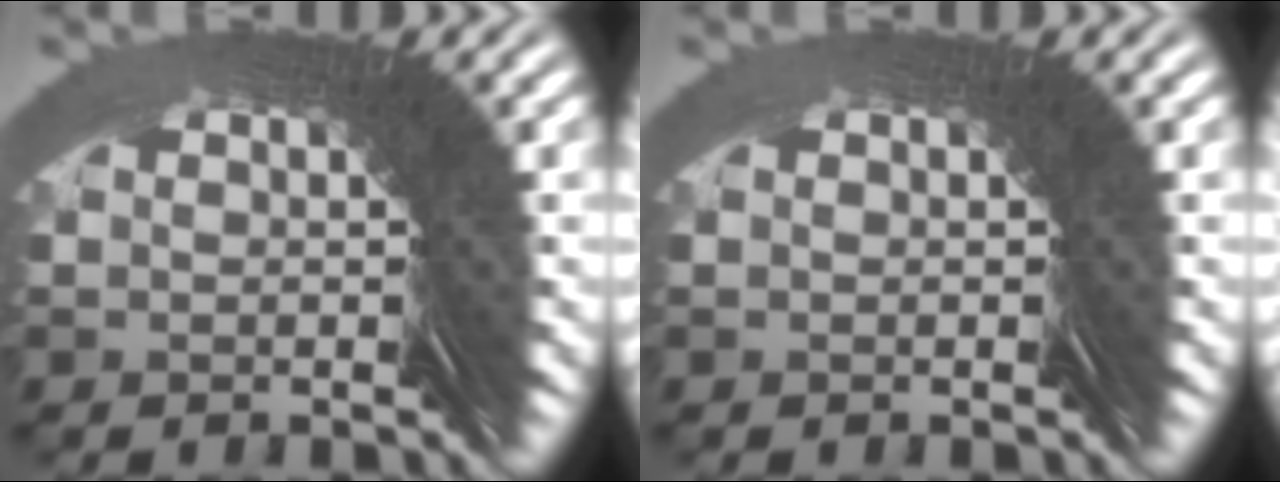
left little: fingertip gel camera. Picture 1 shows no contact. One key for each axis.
{"total": 0.0}